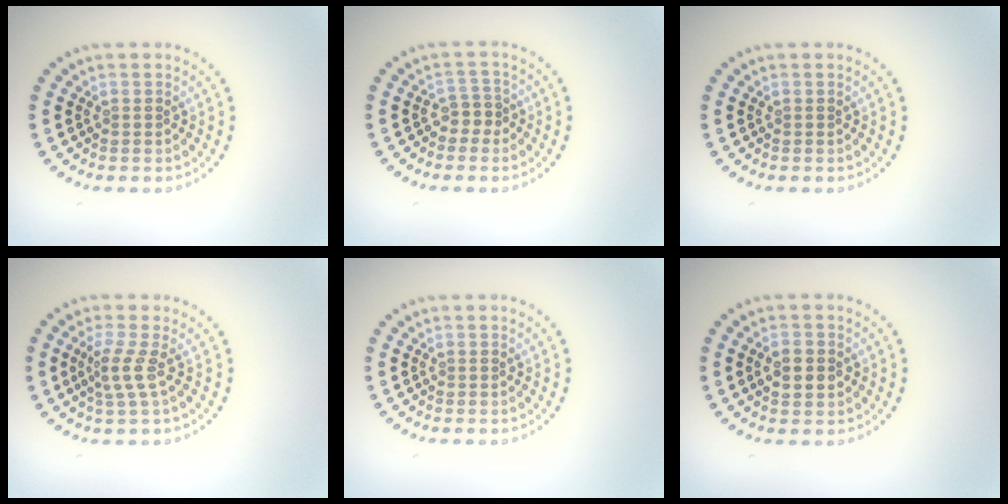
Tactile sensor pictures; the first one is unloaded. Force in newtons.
{"total": 1.6, "press": 1.3, "slide": 1.0}
{"total": 0.0}
{"total": 2.2, "press": 1.5, "slide": 1.6}
{"total": 0.0}
{"total": 2.8, "press": 2.8, "slide": 0.0}